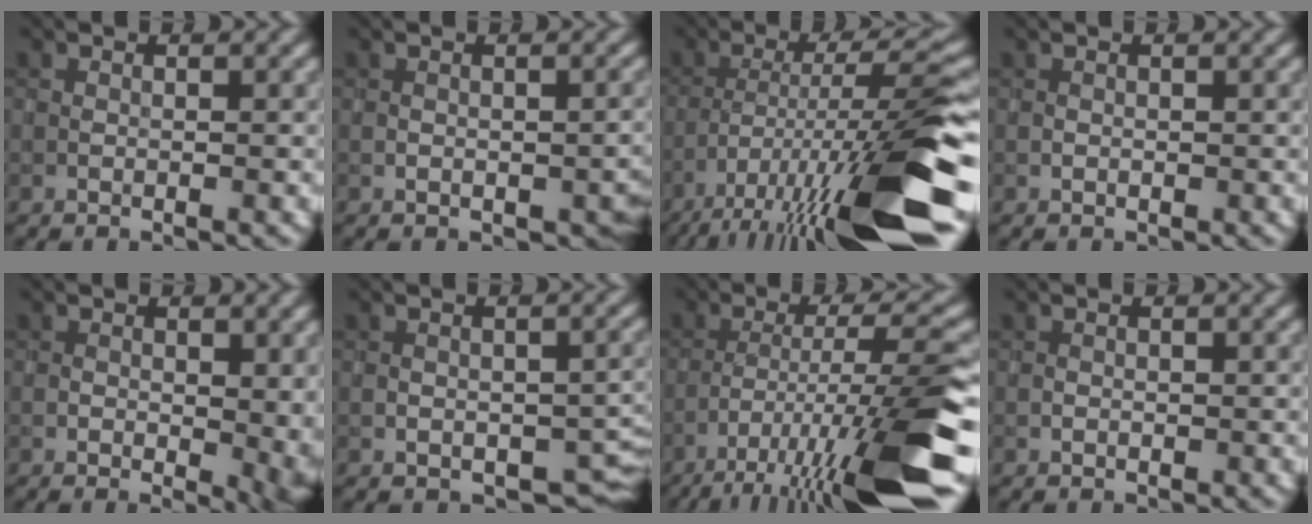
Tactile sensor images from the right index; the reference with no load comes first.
{"total": 1.9, "force": [-0.6, 1.1, 1.5], "torque": [-0.020, -0.009, 0.000]}
{"total": 14.0, "force": [-7.0, 2.0, 11.9], "torque": [-0.200, 0.002, -0.111]}
{"total": 0.0}
{"total": 4.5, "force": [-0.1, 1.9, 4.1], "torque": [-0.042, -0.009, 0.001]}
{"total": 3.5, "force": [-1.1, 2.0, 2.6], "torque": [-0.031, -0.011, -0.008]}
{"total": 12.7, "force": [-6.6, 1.3, 10.8], "torque": [-0.171, 0.006, -0.105]}
{"total": 0.0}